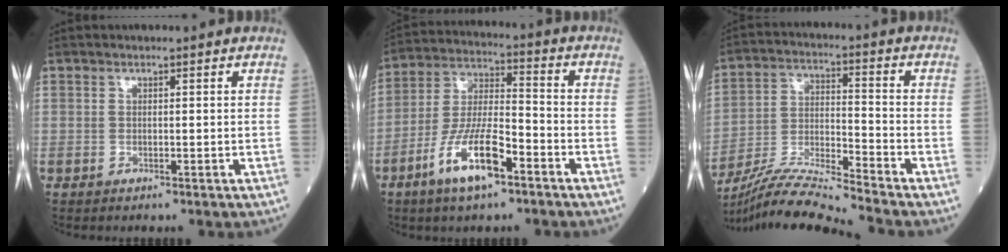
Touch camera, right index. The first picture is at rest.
{"total": 11.6, "force": [-6.2, 2.7, 9.5], "torque": [-0.194, -0.005, -0.118]}
{"total": 12.1, "force": [-11.2, -2.5, 3.8], "torque": [-0.069, -0.003, -0.213]}